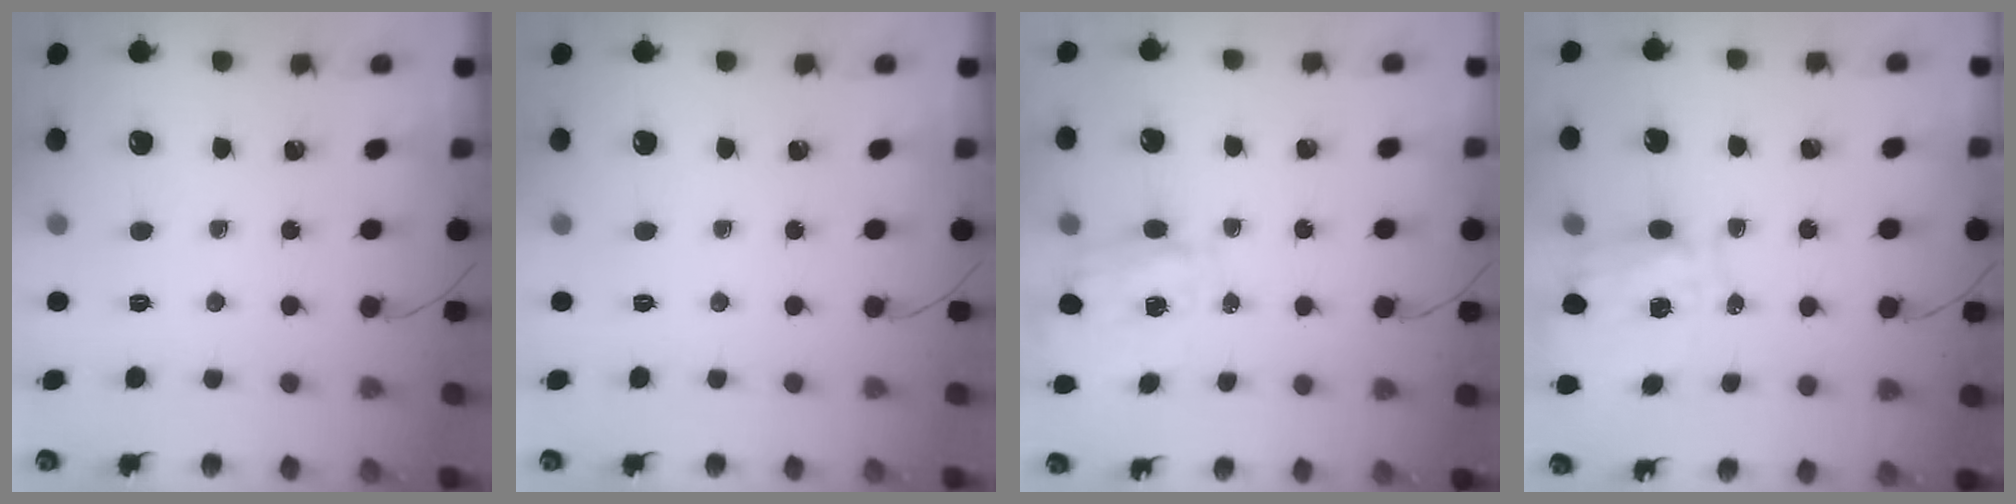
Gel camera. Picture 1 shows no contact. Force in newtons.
{"total": 0.0}
{"total": 3.9, "press": 3.9, "slide": 0.8}
{"total": 1.3, "press": 1.2, "slide": 0.4}